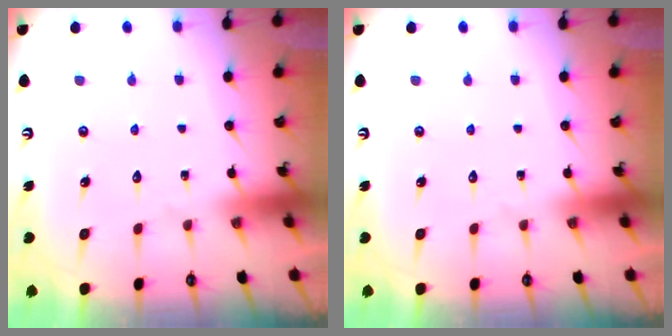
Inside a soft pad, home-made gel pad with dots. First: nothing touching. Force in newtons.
{"total": 0.0}